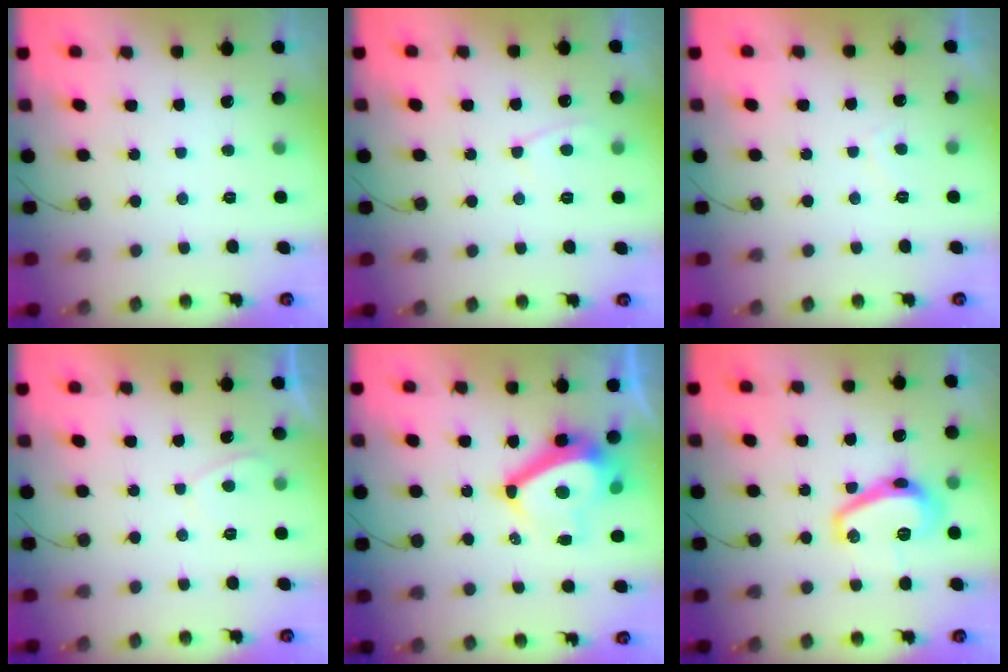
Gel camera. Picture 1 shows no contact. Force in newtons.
{"total": 4.2, "press": 4.1, "slide": 0.5}
{"total": 1.1, "press": 0.9, "slide": 0.6}
{"total": 1.2, "press": 1.1, "slide": 0.5}
{"total": 11.0, "press": 10.6, "slide": 3.2}
{"total": 12.5, "press": 12.5, "slide": 0.9}